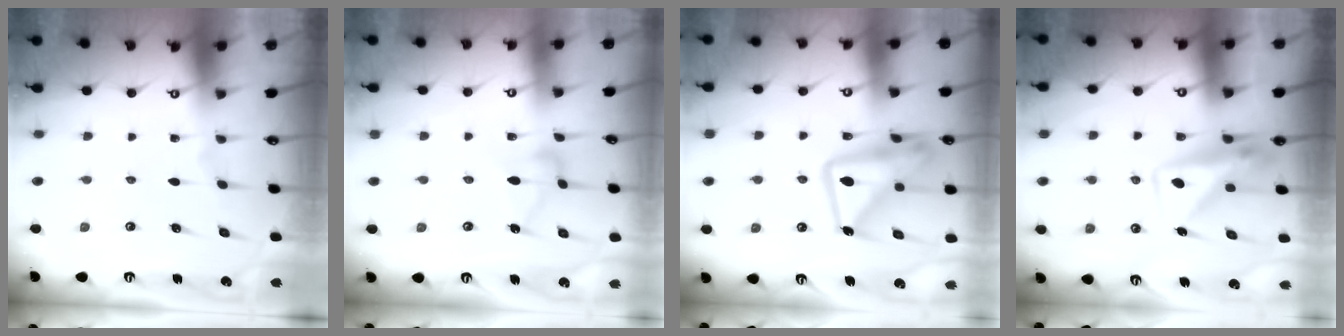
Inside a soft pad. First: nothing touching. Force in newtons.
{"total": 5.3, "press": 5.3, "slide": 0.3}
{"total": 16.5, "press": 16.4, "slide": 1.4}
{"total": 10.7, "press": 10.6, "slide": 0.5}